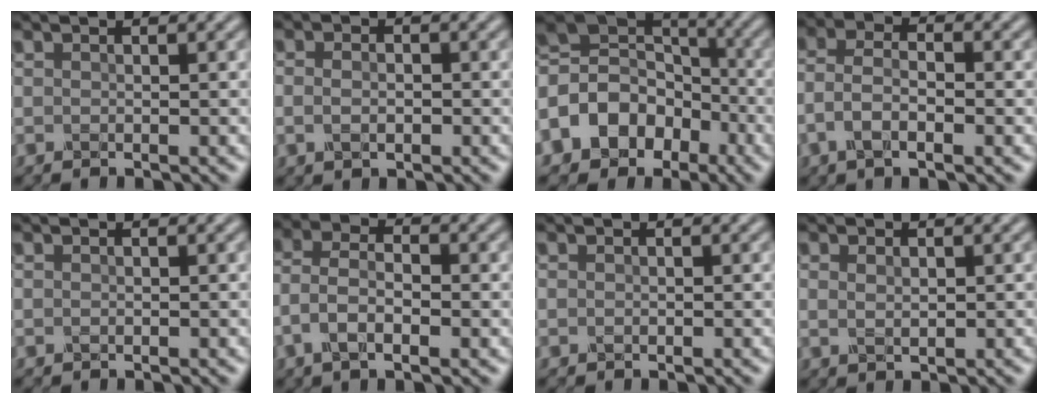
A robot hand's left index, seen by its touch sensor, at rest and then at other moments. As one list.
[{"total": 2.1, "force": [-0.2, 1.4, 1.5], "torque": [-0.020, 0.004, -0.010]}, {"total": 9.8, "force": [-3.2, 7.9, 4.8], "torque": [-0.123, 0.012, -0.077]}, {"total": 4.1, "force": [-1.5, 1.9, 3.4], "torque": [-0.069, 0.009, -0.037]}, {"total": 0.0}, {"total": 4.6, "force": [-1.4, 2.3, 3.7], "torque": [-0.076, 0.011, -0.036]}, {"total": 0.0}, {"total": 1.1, "force": [0.5, 0.7, 0.8], "torque": [-0.016, 0.002, 0.009]}]